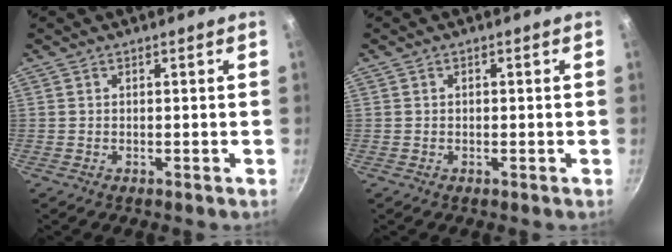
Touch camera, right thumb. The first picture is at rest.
{"total": 0.6, "force": [0.1, 0.5, 0.4], "torque": [-0.005, 0.004, 0.002]}